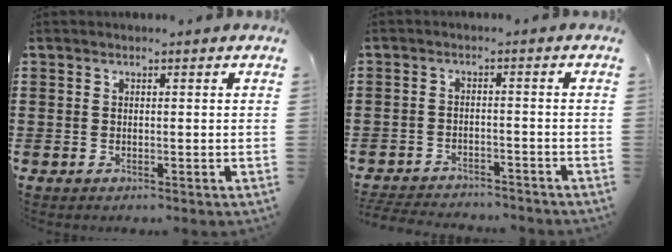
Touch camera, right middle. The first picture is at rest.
{"total": 3.4, "force": [-3.4, 0.4, 0.2], "torque": [-0.007, 0.001, -0.072]}